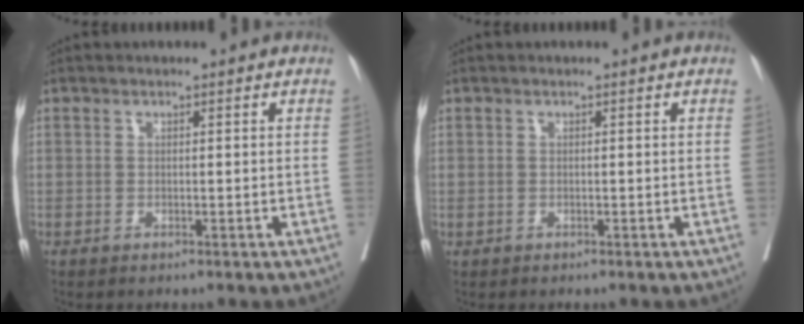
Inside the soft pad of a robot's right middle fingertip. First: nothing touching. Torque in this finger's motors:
{"motor_torque": [0.30, -0.21, 0.02, 0.02]}